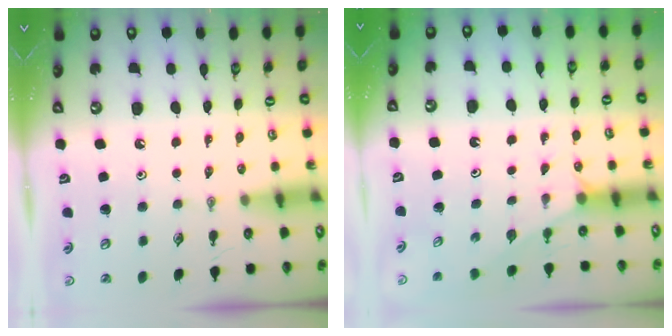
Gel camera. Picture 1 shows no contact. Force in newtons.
{"total": 1.4, "press": 1.4, "slide": 0.2}